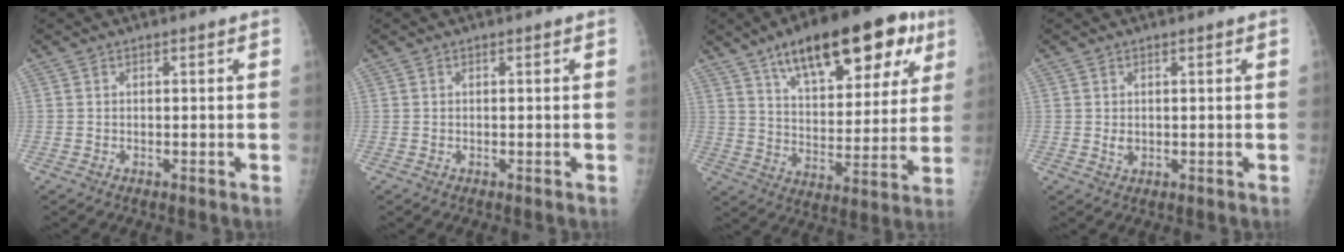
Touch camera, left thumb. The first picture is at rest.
{"total": 0.0}
{"total": 24.6, "force": [13.5, 10.4, 17.8], "torque": [-0.226, -0.019, 0.206]}
{"total": 1.7, "force": [0.2, 1.3, 1.0], "torque": [-0.013, -0.003, 0.008]}